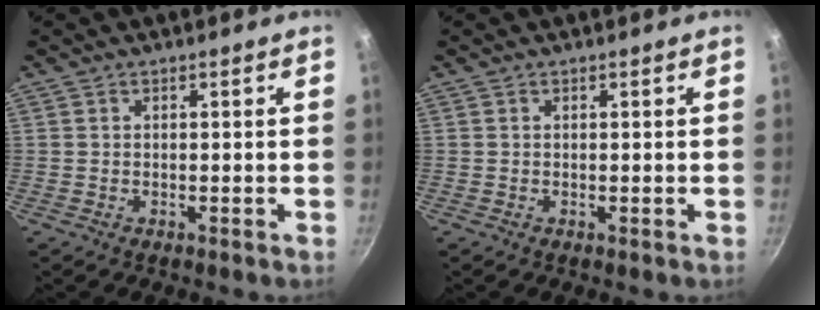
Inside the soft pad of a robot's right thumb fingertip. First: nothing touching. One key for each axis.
{"total": 0.0}